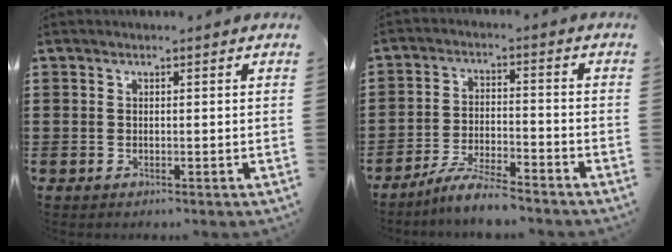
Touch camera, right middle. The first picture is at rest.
{"total": 5.9, "force": [-5.4, 0.2, 2.4], "torque": [-0.051, -0.004, -0.104]}